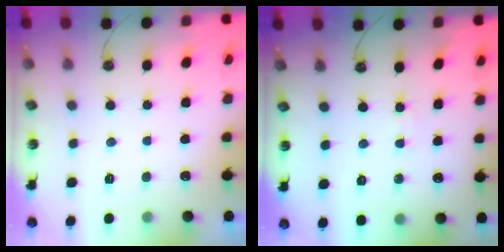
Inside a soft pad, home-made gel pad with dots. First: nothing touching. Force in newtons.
{"total": 2.8, "press": 2.8, "slide": 0.3}